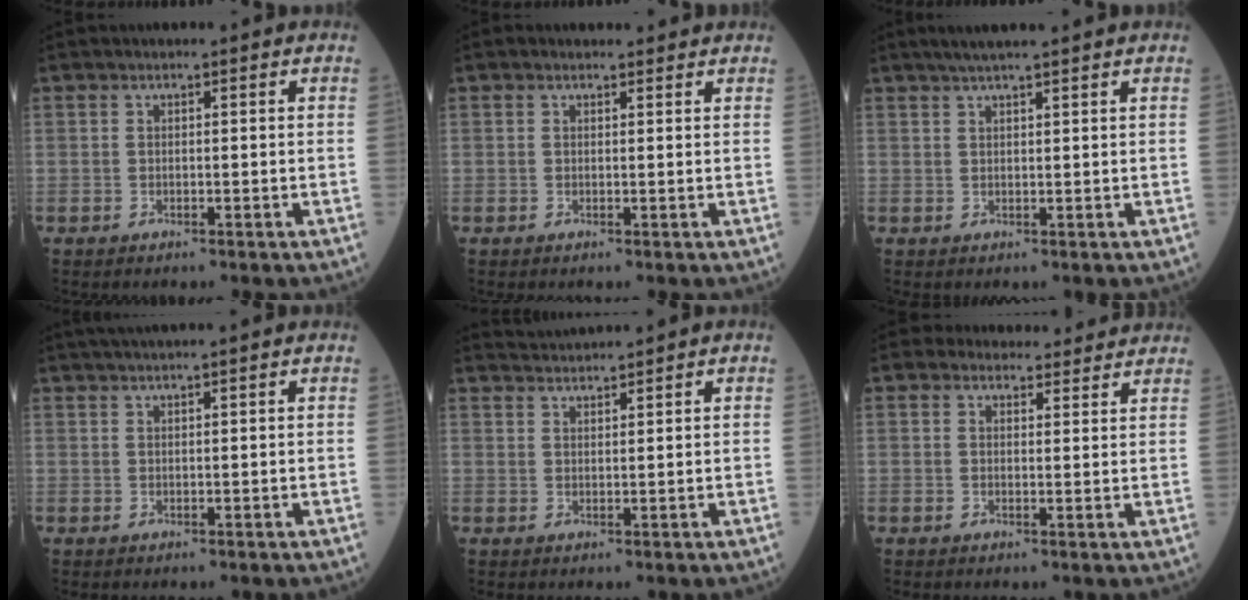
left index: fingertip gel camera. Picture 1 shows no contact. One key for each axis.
{"total": 1.4, "fx": 1.3, "fy": 0.3, "fz": 0.1, "tx": -0.014, "ty": 0.003, "tz": 0.016}
{"total": 5.5, "fx": 4.6, "fy": -0.5, "fz": 3.1, "tx": -0.051, "ty": 0.022, "tz": 0.076}
{"total": 4.2, "fx": 3.5, "fy": -0.9, "fz": 2.2, "tx": -0.028, "ty": 0.025, "tz": 0.062}
{"total": 2.4, "fx": 2.2, "fy": -1.0, "fz": -0.3, "tx": -0.002, "ty": 0.009, "tz": 0.053}
{"total": 6.4, "fx": 6.1, "fy": 2.0, "fz": 0.2, "tx": 0.010, "ty": 0.006, "tz": 0.064}